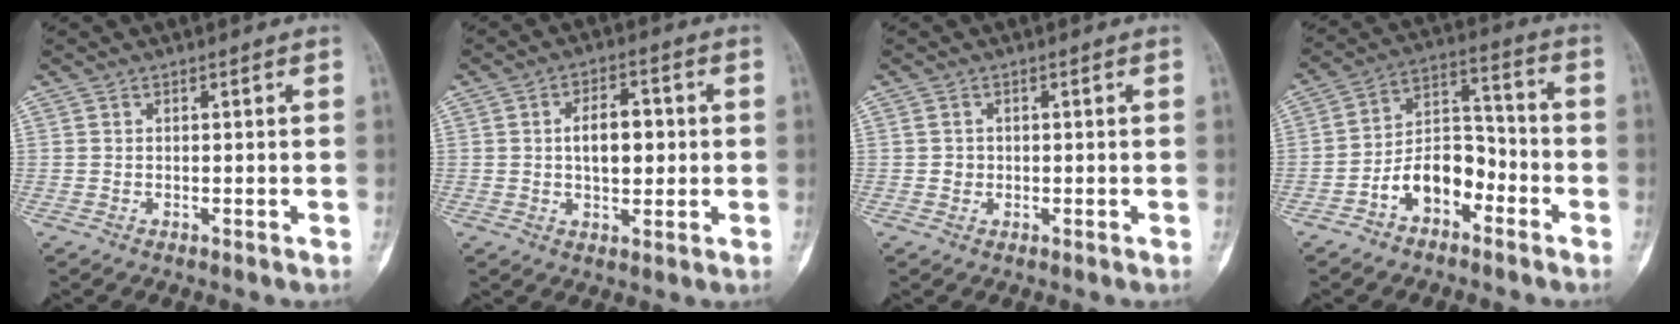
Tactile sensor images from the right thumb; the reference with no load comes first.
{"total": 7.7, "force": [0.5, 4.3, 6.3], "torque": [-0.082, 0.009, 0.007]}
{"total": 1.3, "force": [-0.1, 1.3, 0.4], "torque": [-0.001, 0.004, -0.001]}
{"total": 10.8, "force": [-5.2, 6.8, 6.7], "torque": [-0.092, 0.065, -0.095]}